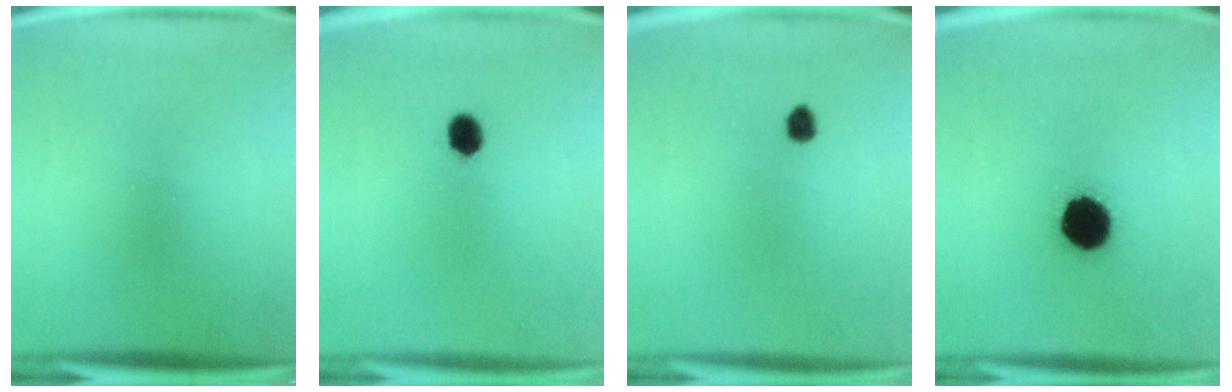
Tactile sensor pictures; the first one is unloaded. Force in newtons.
{"total": 3.5}
{"total": 1.8}
{"total": 11.8}